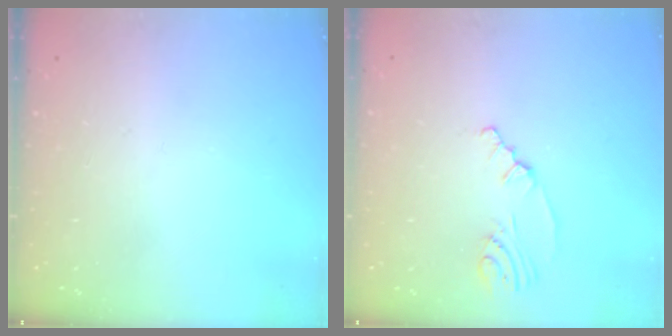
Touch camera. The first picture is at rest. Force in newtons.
{"total": 2.2, "press": 1.9, "slide": 1.0}